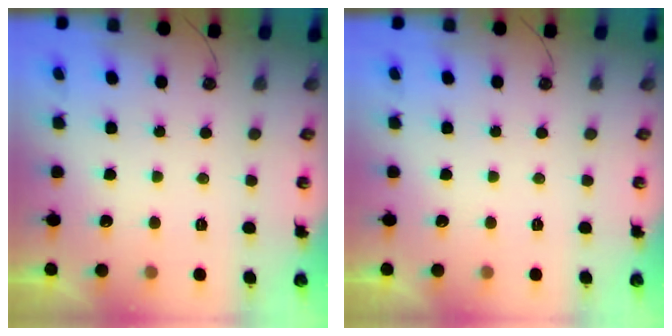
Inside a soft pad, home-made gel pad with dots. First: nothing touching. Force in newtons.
{"total": 0.0}